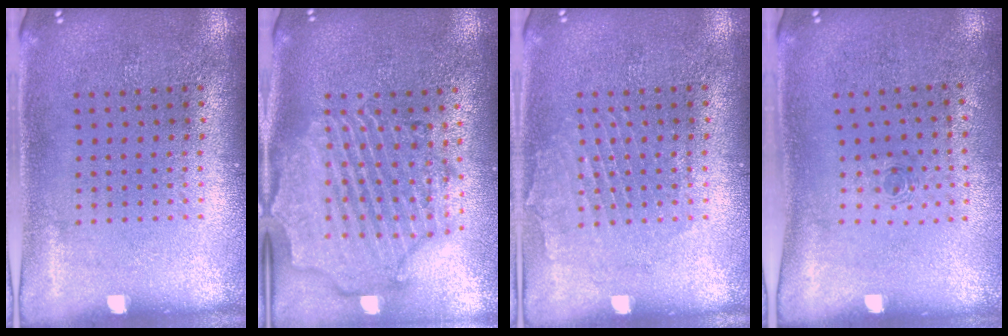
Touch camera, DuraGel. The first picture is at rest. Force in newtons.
{"total": 2.8, "press": 2.5, "slide": 1.3}
{"total": 1.2, "press": 1.2, "slide": 0.1}
{"total": 0.6, "press": 0.2, "slide": 0.6}